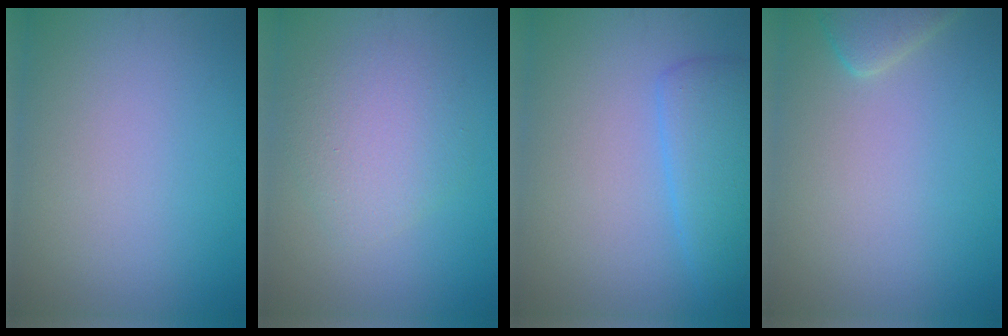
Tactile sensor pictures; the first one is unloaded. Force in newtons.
{"total": 3.8, "press": 3.8, "slide": 0.2}
{"total": 4.0, "press": 4.0, "slide": 0.3}
{"total": 2.4, "press": 2.4, "slide": 0.3}